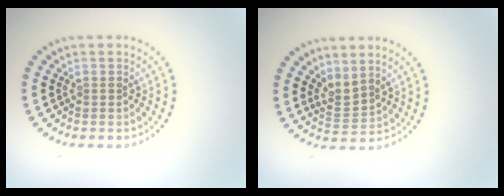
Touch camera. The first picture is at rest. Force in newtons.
{"total": 2.2, "press": 1.5, "slide": 1.6}